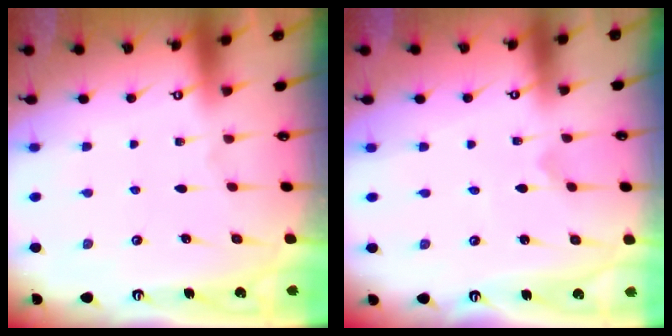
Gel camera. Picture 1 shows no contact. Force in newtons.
{"total": 0.0}